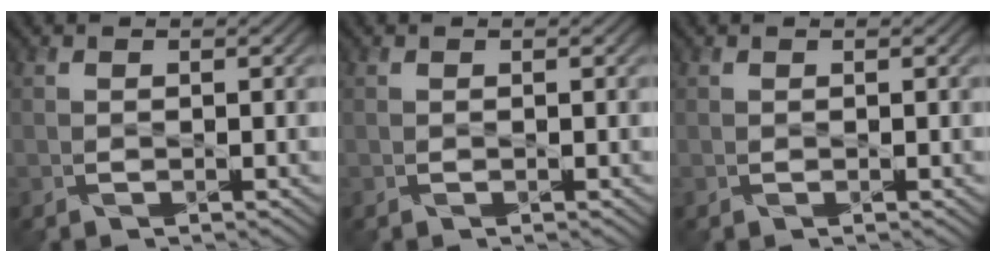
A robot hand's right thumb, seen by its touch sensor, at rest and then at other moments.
{"total": 0.0}
{"total": 0.0}